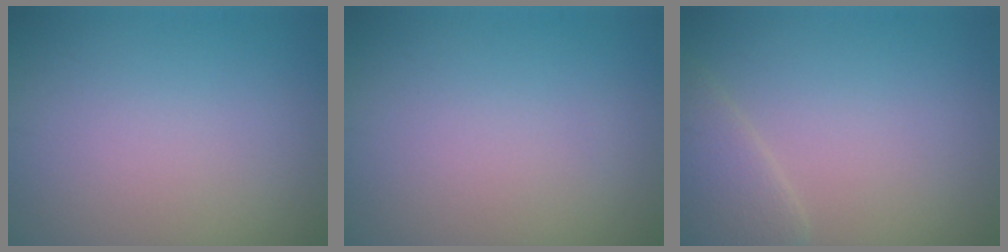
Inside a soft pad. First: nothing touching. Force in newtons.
{"total": 0.0}
{"total": 3.1, "press": 3.1, "slide": 0.1}